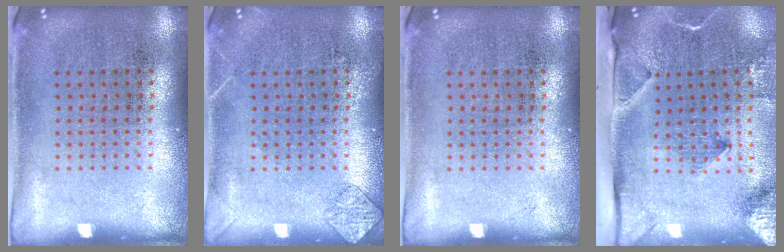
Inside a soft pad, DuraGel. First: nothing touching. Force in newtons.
{"total": 1.3, "press": 1.3, "slide": 0.1}
{"total": 0.0}
{"total": 3.4, "press": 2.3, "slide": 2.4}